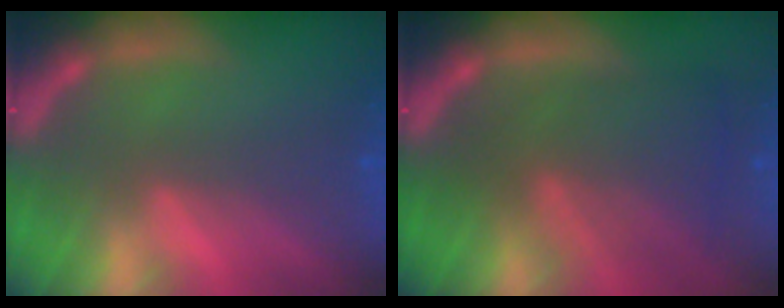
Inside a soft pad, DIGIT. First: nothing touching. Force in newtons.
{"total": 7.6}